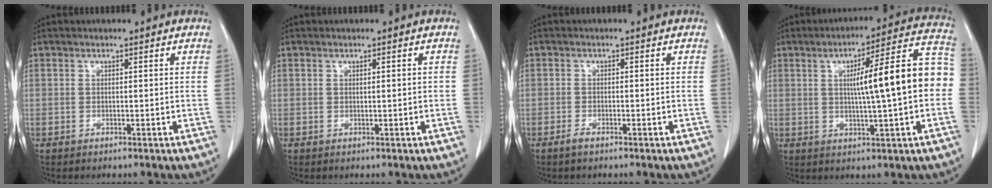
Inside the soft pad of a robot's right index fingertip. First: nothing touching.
{"total": 0.6, "force": [0.0, 0.1, 0.6], "torque": [-0.011, 0.000, 0.003]}
{"total": 1.3, "force": [-1.1, 0.2, 0.7], "torque": [-0.018, -0.001, -0.019]}
{"total": 14.9, "force": [0.5, 1.2, 14.9], "torque": [-0.201, 0.037, 0.004]}